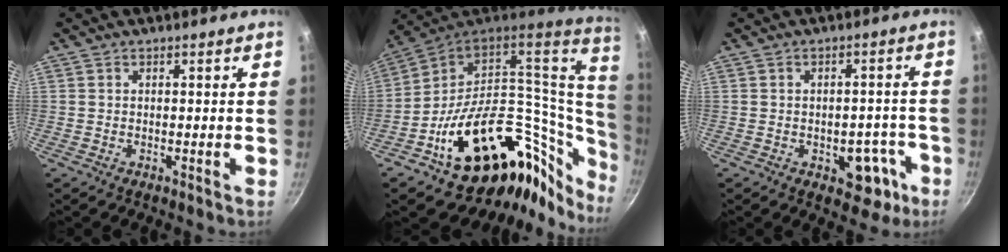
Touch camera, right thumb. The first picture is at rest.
{"total": 35.1, "force": [1.4, 24.4, 25.2], "torque": [-0.365, 0.013, 0.046]}
{"total": 8.3, "force": [-3.2, 5.1, 5.6], "torque": [-0.028, 0.026, -0.034]}